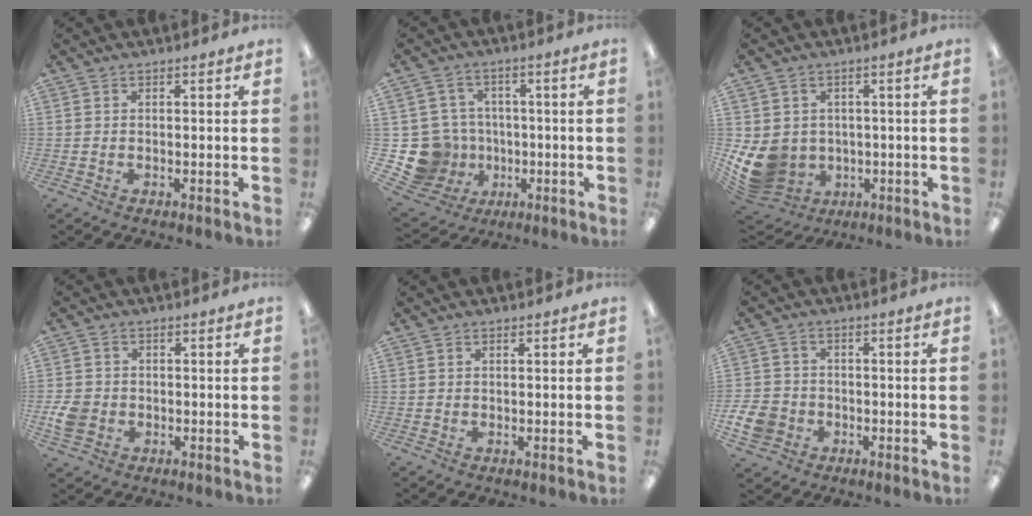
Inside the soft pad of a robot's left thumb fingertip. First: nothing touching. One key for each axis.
{"total": 13.0, "fx": -2.7, "fy": 12.1, "fz": 3.7, "tx": -0.108, "ty": 0.026, "tz": -0.033}
{"total": 10.1, "fx": -1.3, "fy": 9.1, "fz": 4.4, "tx": -0.115, "ty": -0.003, "tz": -0.013}
{"total": 5.1, "fx": -1.2, "fy": 4.3, "fz": 2.4, "tx": -0.044, "ty": 0.004, "tz": -0.021}
{"total": 0.0}
{"total": 7.3, "fx": -2.4, "fy": 6.1, "fz": 3.1, "tx": -0.084, "ty": 0.018, "tz": -0.044}